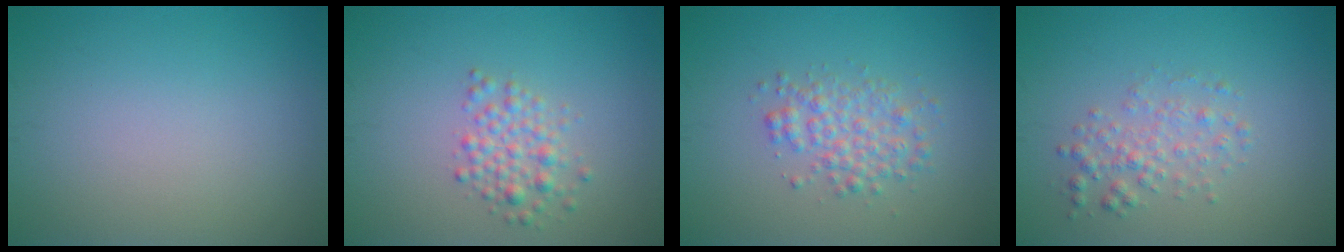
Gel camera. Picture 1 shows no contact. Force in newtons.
{"total": 2.5, "press": 2.5, "slide": 0.1}
{"total": 2.8, "press": 2.8, "slide": 0.0}
{"total": 2.2, "press": 2.2, "slide": 0.0}